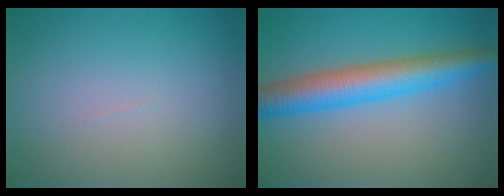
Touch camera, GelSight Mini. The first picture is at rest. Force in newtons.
{"total": 6.2, "press": 6.2, "slide": 0.1}